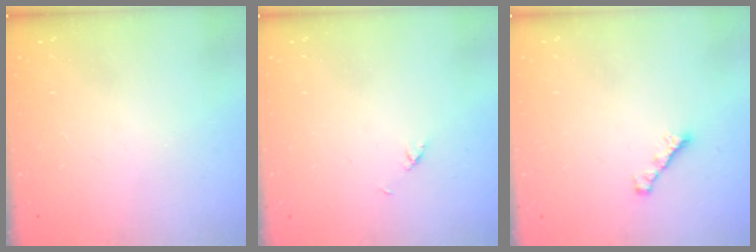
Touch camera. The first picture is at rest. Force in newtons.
{"total": 2.1, "press": 2.1, "slide": 0.3}
{"total": 1.8, "press": 1.7, "slide": 0.6}